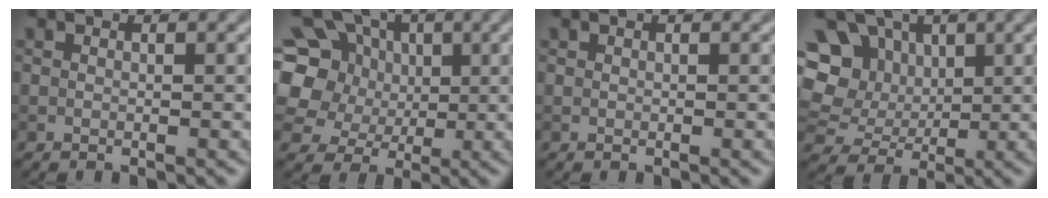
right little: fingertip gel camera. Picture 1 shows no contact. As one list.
[{"total": 10.5, "force": [2.4, 9.0, 4.9], "torque": [-0.120, 0.032, 0.017]}, {"total": 0.0}, {"total": 12.6, "force": [4.1, 10.6, 5.6], "torque": [-0.137, 0.034, 0.063]}]